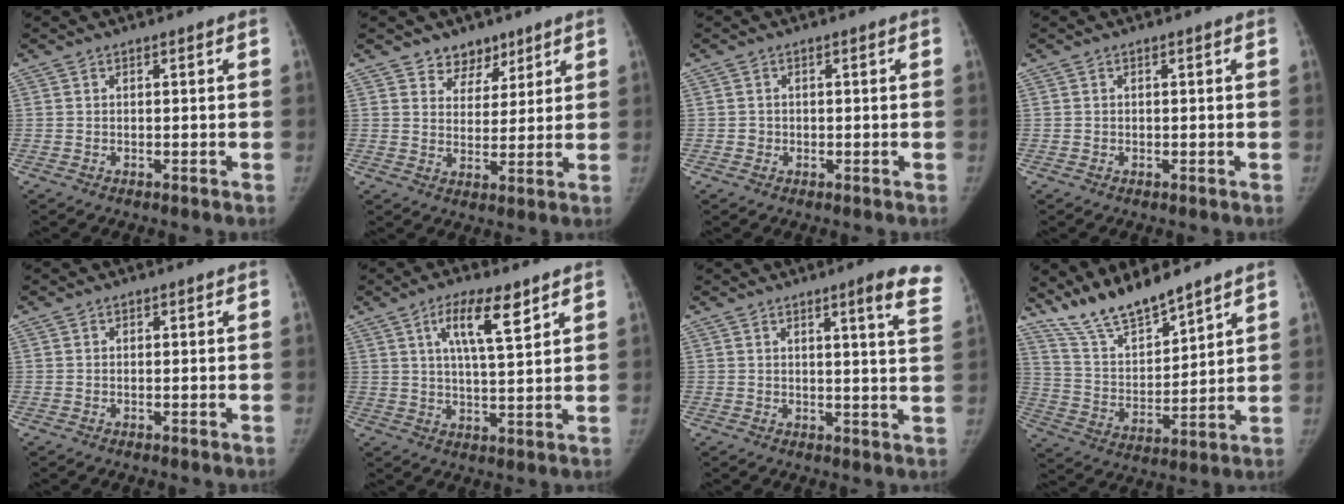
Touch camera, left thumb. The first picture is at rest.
{"total": 5.7, "force": [4.3, 3.7, 0.7], "torque": [0.024, -0.030, 0.071]}
{"total": 0.9, "force": [-0.1, 0.9, 0.1], "torque": [0.003, 0.003, -0.001]}
{"total": 0.0}
{"total": 0.0}
{"total": 8.8, "force": [4.8, 2.1, 7.1], "torque": [-0.118, -0.023, 0.085]}
{"total": 9.1, "force": [6.0, 0.3, 6.9], "torque": [-0.072, -0.026, 0.057]}
{"total": 12.5, "force": [11.0, 2.4, 5.4], "torque": [-0.083, -0.061, 0.216]}